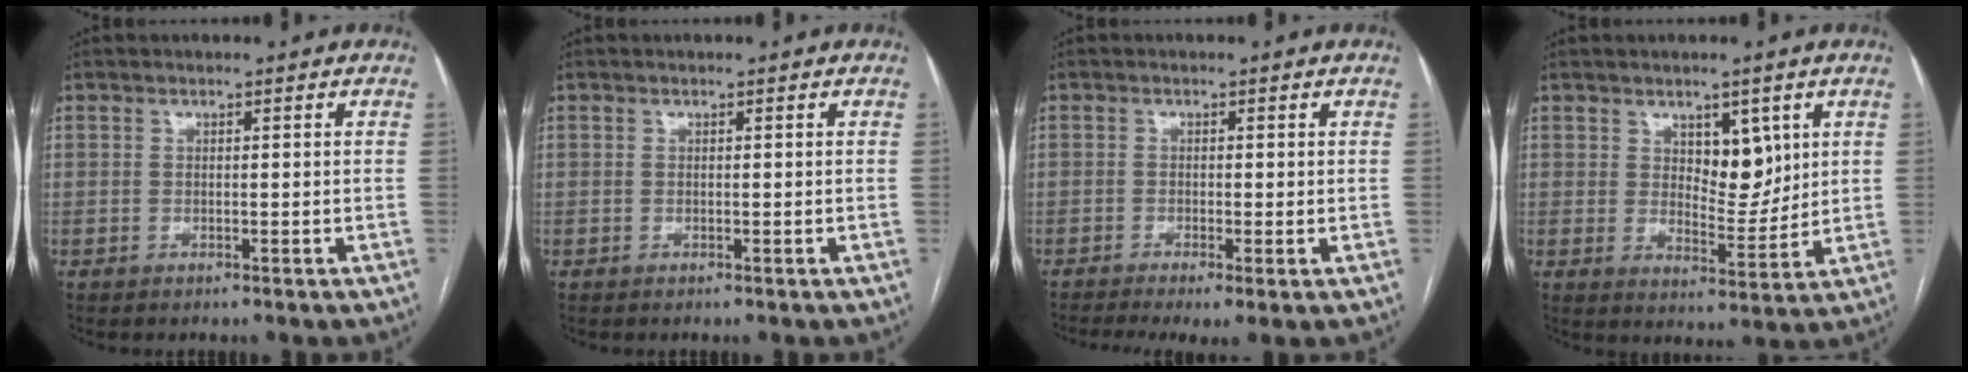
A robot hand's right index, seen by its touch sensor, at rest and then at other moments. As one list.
[{"total": 0.0}, {"total": 5.4, "force": [-3.1, 1.1, 4.2], "torque": [-0.069, -0.013, -0.055]}, {"total": 6.5, "force": [2.8, 3.3, 4.8], "torque": [-0.072, -0.003, 0.052]}]